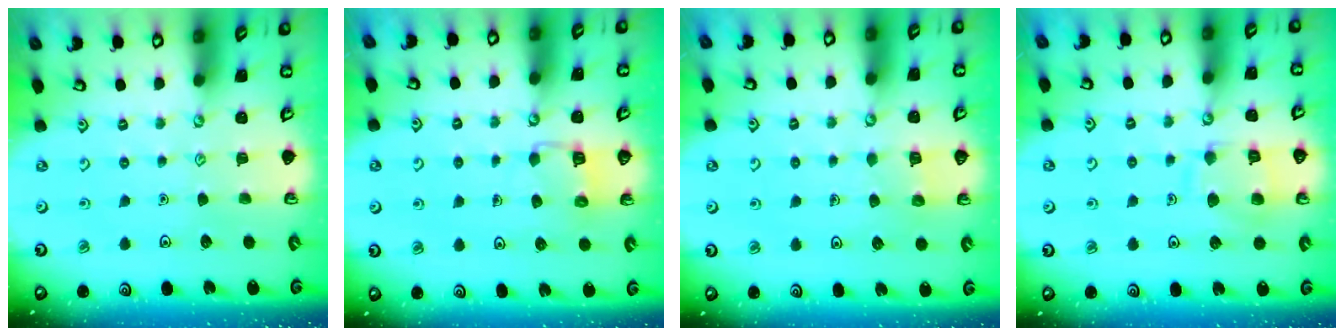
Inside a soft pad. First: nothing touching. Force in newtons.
{"total": 5.5, "press": 5.5, "slide": 0.6}
{"total": 4.1, "press": 4.1, "slide": 0.3}
{"total": 10.7, "press": 10.7, "slide": 0.9}